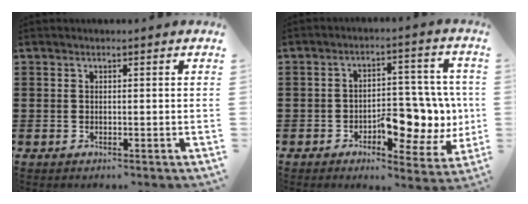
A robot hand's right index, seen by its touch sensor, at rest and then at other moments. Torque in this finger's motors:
{"motor_torque": [2.13, 0.00, 0.50, 0.06]}